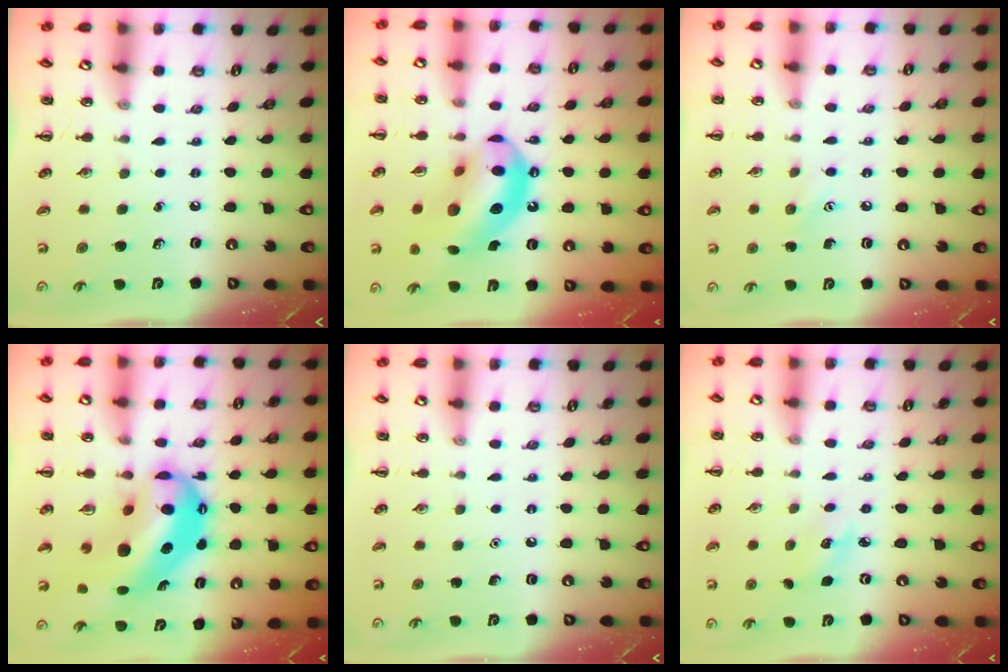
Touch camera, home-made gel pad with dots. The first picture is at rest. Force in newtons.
{"total": 18.5, "press": 17.8, "slide": 5.0}
{"total": 6.2, "press": 6.1, "slide": 1.2}
{"total": 14.9, "press": 14.4, "slide": 3.7}
{"total": 1.6, "press": 1.6, "slide": 0.1}
{"total": 4.9, "press": 4.7, "slide": 1.4}